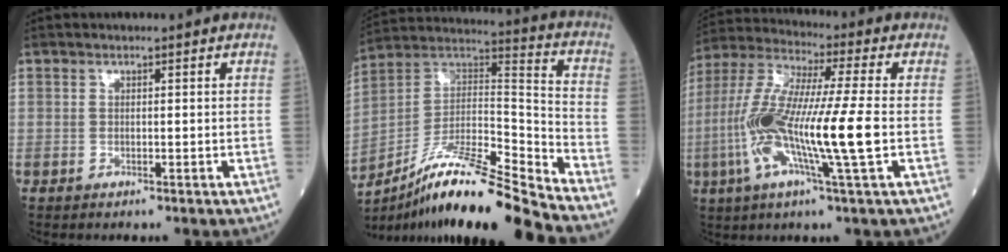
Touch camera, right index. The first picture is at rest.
{"total": 19.8, "force": [-15.8, 0.1, 11.9], "torque": [-0.230, 0.010, -0.285]}
{"total": 16.6, "force": [-3.0, 0.2, 16.3], "torque": [-0.334, -0.009, -0.069]}